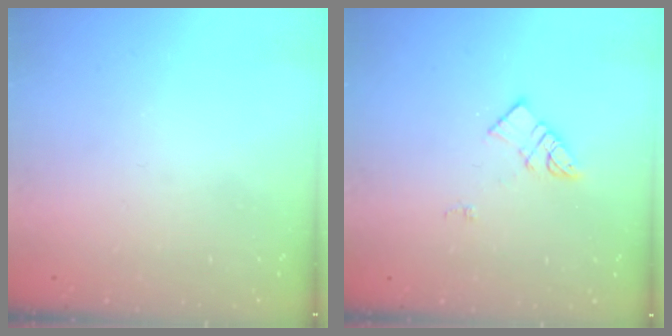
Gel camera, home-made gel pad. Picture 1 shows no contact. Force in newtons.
{"total": 6.2, "press": 6.2, "slide": 0.2}